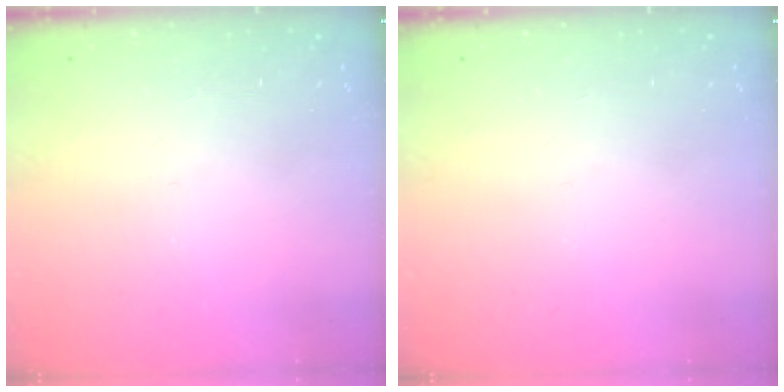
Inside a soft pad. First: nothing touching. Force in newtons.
{"total": 0.0}